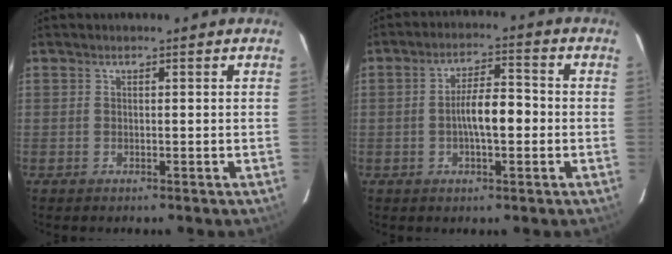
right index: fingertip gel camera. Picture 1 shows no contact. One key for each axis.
{"total": 6.6, "fx": -1.2, "fy": 2.0, "fz": 6.2, "tx": -0.108, "ty": 0.009, "tz": -0.018}